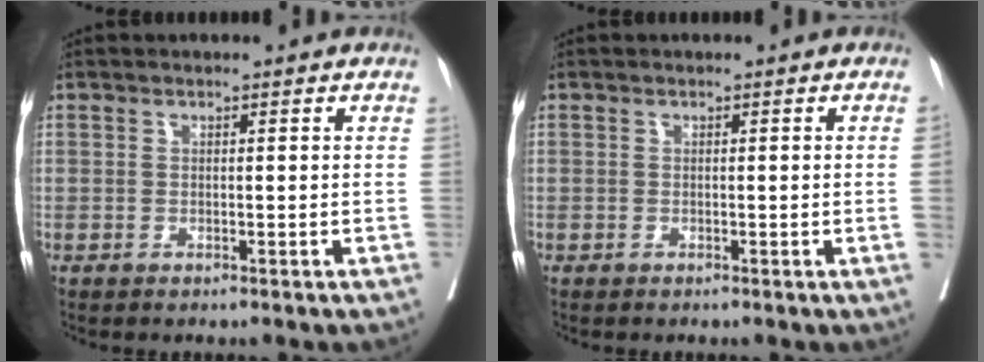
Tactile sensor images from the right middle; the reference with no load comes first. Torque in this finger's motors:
{"motor_torque": [1.08, -1.06, -0.63, -0.21]}